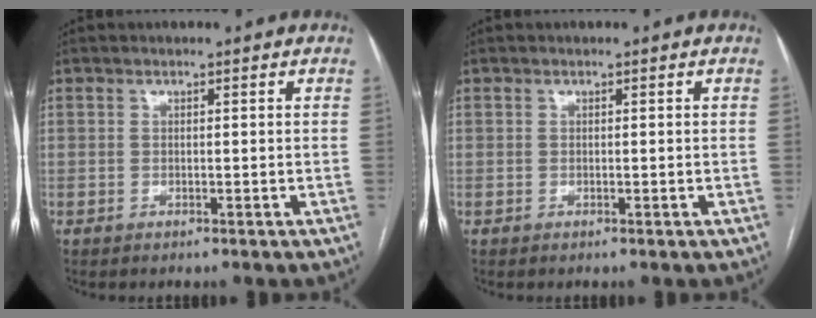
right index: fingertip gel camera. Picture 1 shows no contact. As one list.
[{"total": 0.0}]